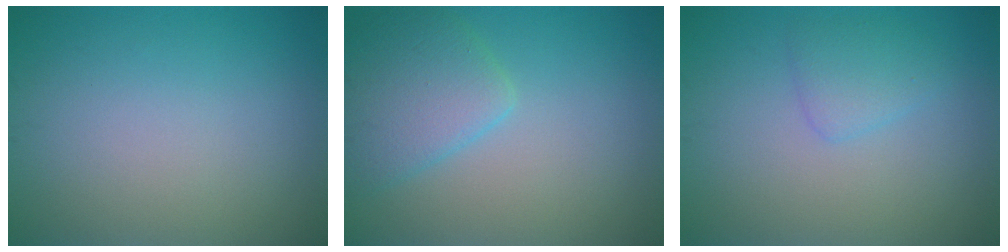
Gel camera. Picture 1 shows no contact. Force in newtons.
{"total": 4.0, "press": 4.0, "slide": 0.2}
{"total": 1.8, "press": 1.8, "slide": 0.1}